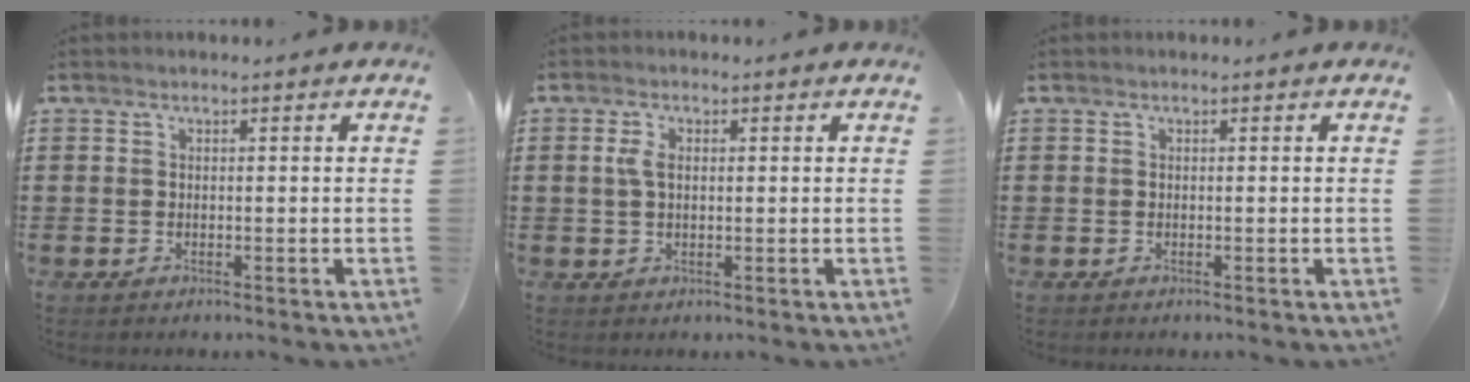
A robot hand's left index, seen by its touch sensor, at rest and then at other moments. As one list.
[{"total": 2.8, "force": [0.4, 1.6, 2.3], "torque": [-0.057, 0.006, 0.004]}, {"total": 0.0}]